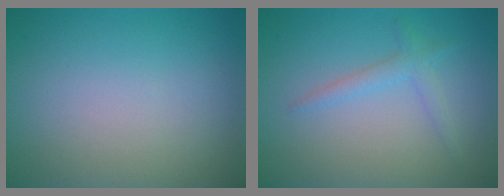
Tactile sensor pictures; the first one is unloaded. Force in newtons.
{"total": 1.7, "press": 1.7, "slide": 0.1}